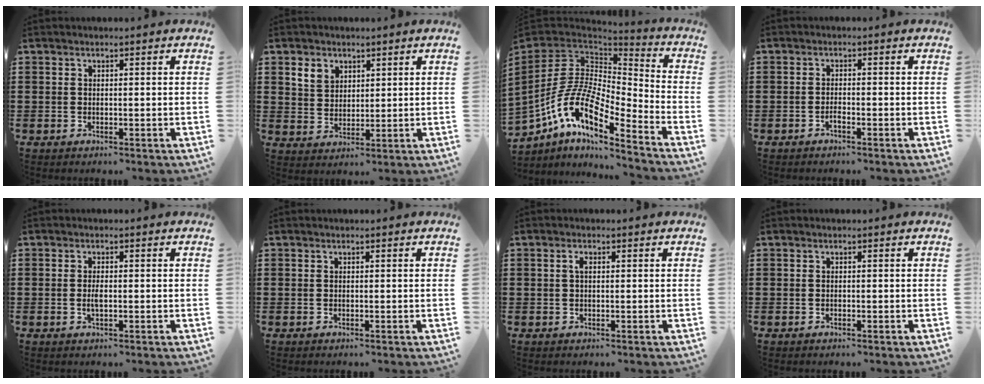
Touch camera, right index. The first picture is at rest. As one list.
[{"total": 3.8, "force": [2.3, 2.9, 1.0], "torque": [-0.033, 0.013, 0.043]}, {"total": 12.6, "force": [-7.3, 5.0, 8.9], "torque": [-0.206, -0.005, -0.153]}, {"total": 1.1, "force": [-0.8, 0.0, 0.7], "torque": [-0.018, -0.008, -0.013]}, {"total": 1.9, "force": [-0.2, 0.6, 1.8], "torque": [-0.041, -0.004, -0.006]}, {"total": 0.0}, {"total": 1.3, "force": [0.2, 0.6, 1.2], "torque": [-0.024, 0.004, 0.002]}, {"total": 0.0}]